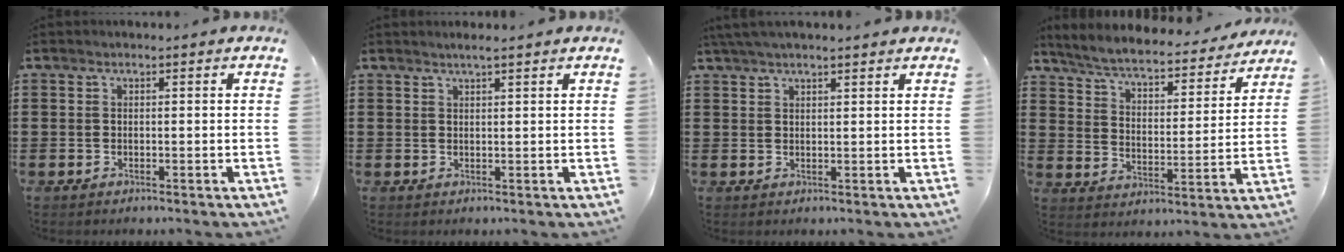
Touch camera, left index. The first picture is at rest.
{"total": 1.4, "force": [1.2, -0.1, 0.8], "torque": [-0.017, 0.000, 0.022]}
{"total": 2.5, "force": [2.2, 0.1, 1.3], "torque": [-0.029, 0.002, 0.041]}
{"total": 5.1, "force": [4.9, 0.1, 1.3], "torque": [-0.052, -0.039, 0.079]}